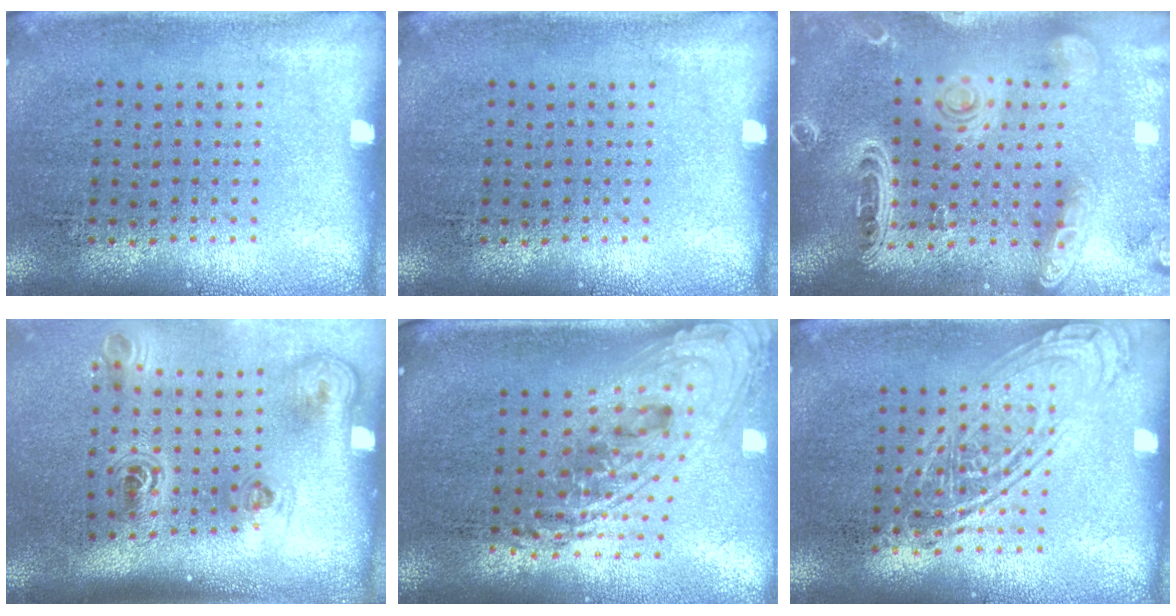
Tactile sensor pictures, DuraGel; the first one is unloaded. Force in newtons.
{"total": 0.0}
{"total": 2.8, "press": 2.4, "slide": 1.4}
{"total": 2.3, "press": 1.5, "slide": 1.7}
{"total": 2.3, "press": 1.6, "slide": 1.7}
{"total": 2.6, "press": 2.6, "slide": 0.3}